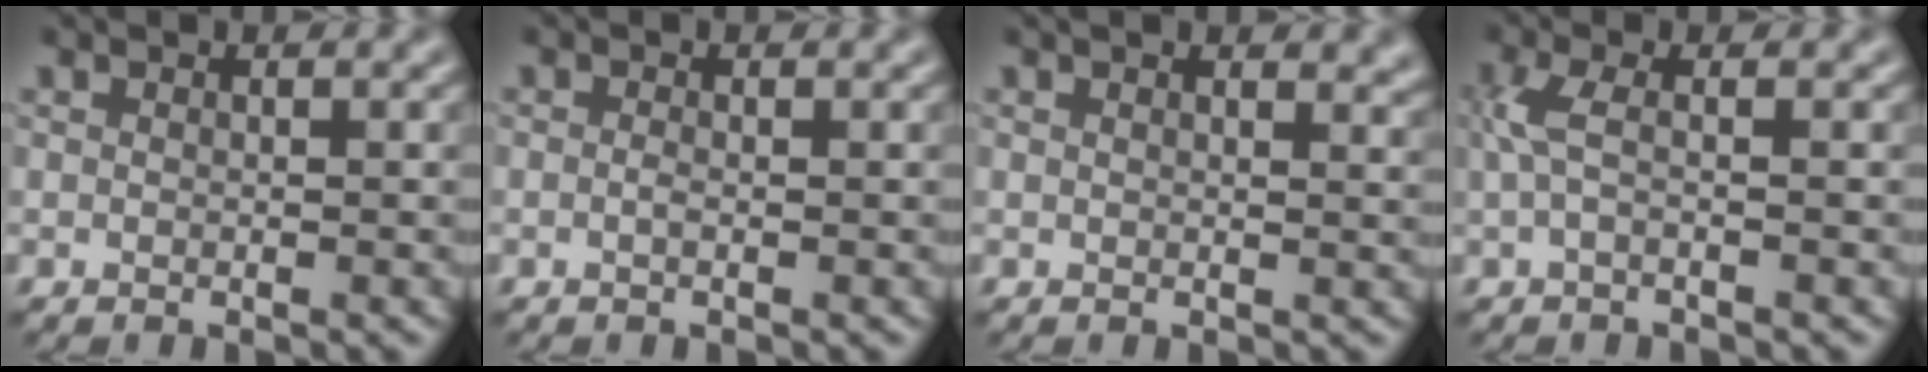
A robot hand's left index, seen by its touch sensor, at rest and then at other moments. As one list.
[{"total": 0.5, "force": [-0.3, 0.2, 0.4], "torque": [-0.015, -0.002, -0.004]}, {"total": 4.7, "force": [3.1, 2.2, 2.7], "torque": [-0.012, 0.026, 0.016]}, {"total": 2.0, "force": [0.0, 0.5, 1.9], "torque": [-0.051, 0.003, 0.000]}]